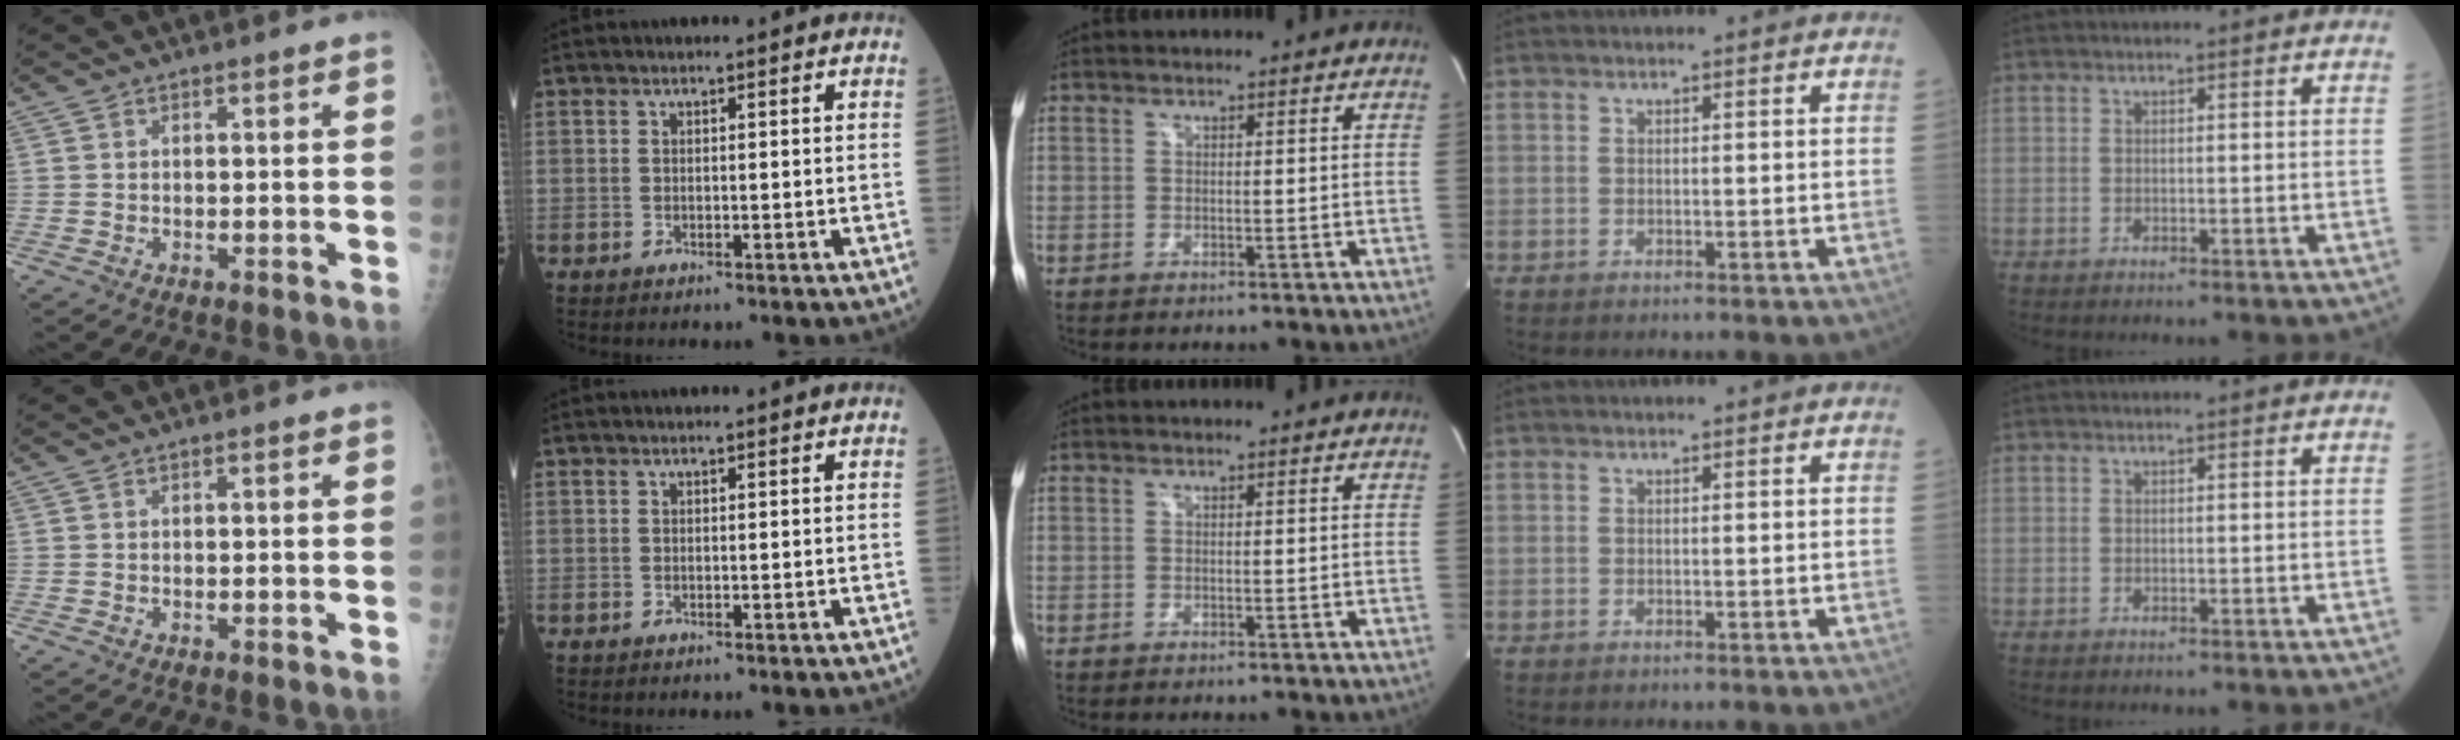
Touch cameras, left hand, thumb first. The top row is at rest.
{}